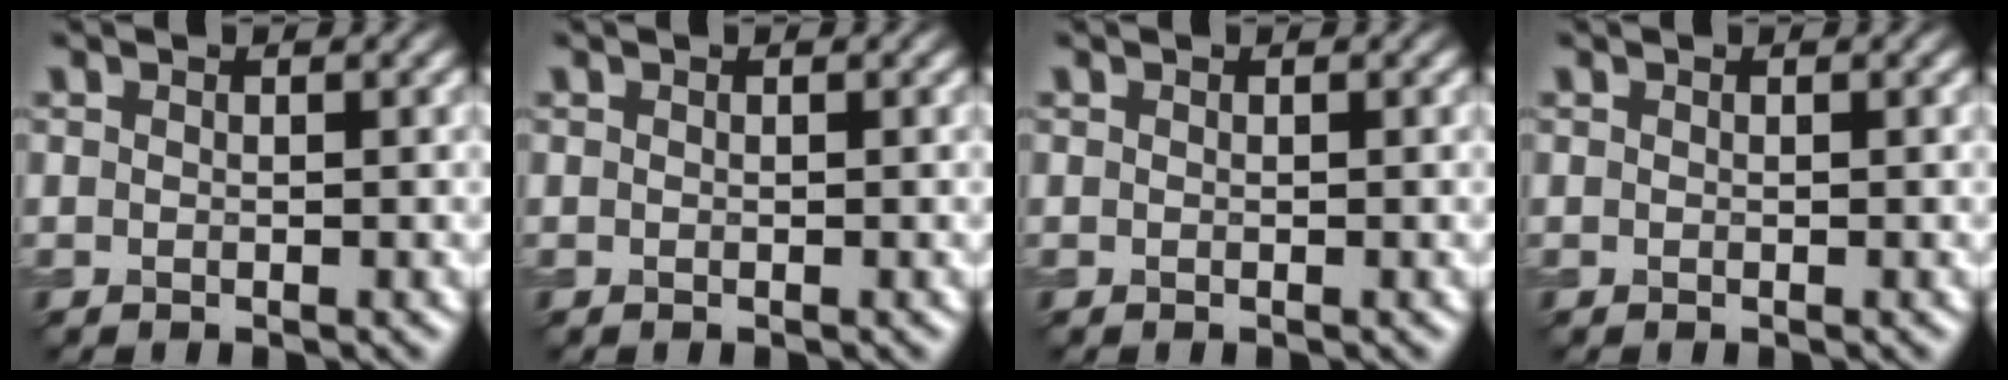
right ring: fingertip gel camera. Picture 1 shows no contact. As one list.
[{"total": 0.0}, {"total": 0.0}, {"total": 0.0}]